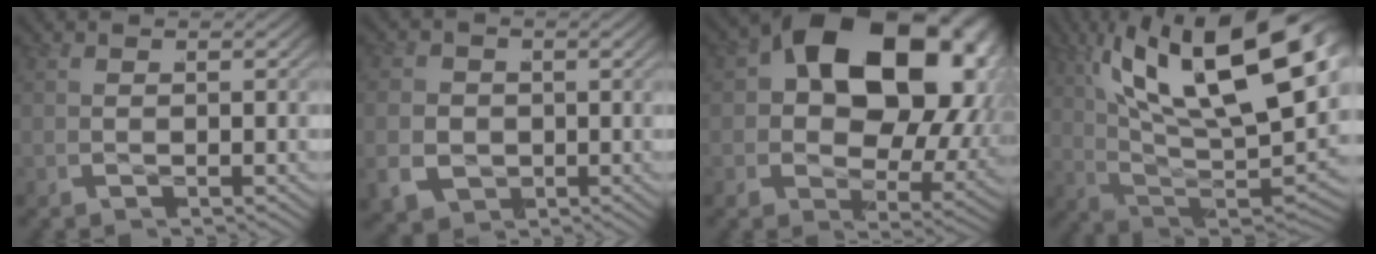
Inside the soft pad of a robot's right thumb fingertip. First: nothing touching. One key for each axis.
{"total": 6.0, "fx": -1.2, "fy": 5.4, "fz": 2.5, "tx": -0.074, "ty": -0.034, "tz": -0.006}
{"total": 17.8, "fx": 2.9, "fy": 11.2, "fz": 13.5, "tx": -0.253, "ty": -0.026, "tz": 0.053}
{"total": 18.5, "fx": 4.0, "fy": 9.5, "fz": 15.4, "tx": -0.272, "ty": -0.022, "tz": 0.072}